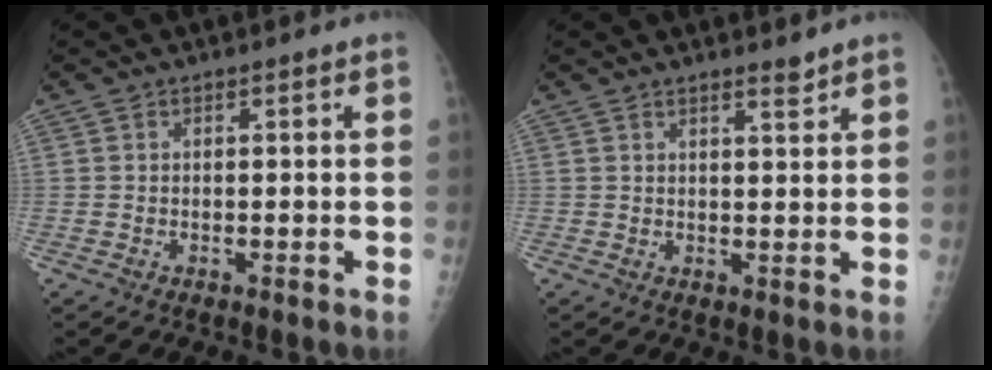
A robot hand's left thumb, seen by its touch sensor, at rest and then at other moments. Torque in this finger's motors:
{"motor_torque": [-0.14, 0.03, -0.19, -0.09, -0.02]}